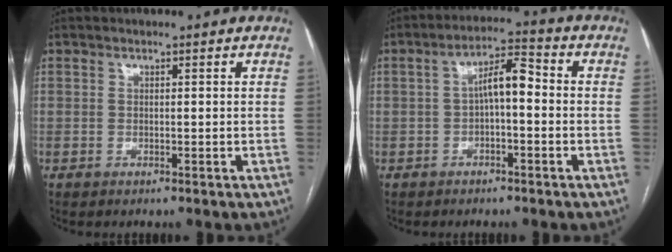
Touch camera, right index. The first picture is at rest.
{"total": 5.9, "force": [-0.3, 1.8, 5.6], "torque": [-0.098, 0.029, -0.008]}